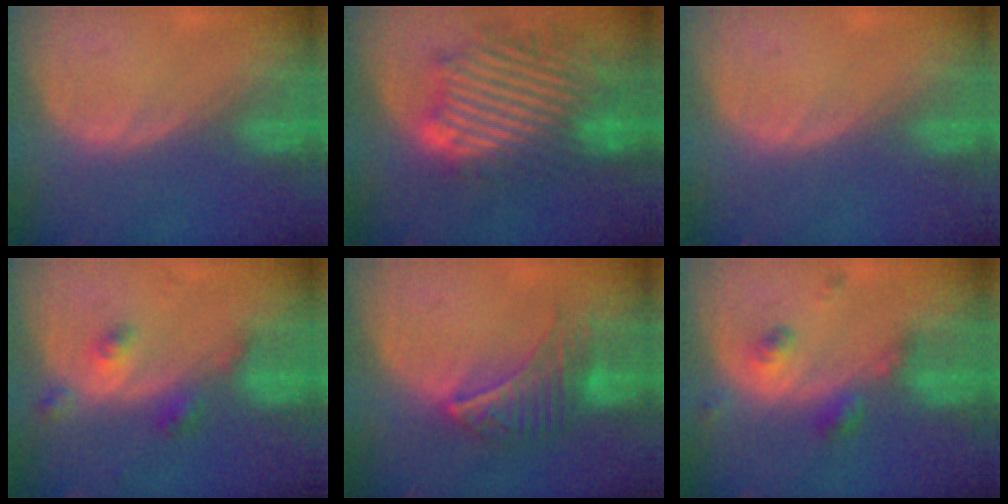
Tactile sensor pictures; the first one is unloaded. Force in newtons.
{"total": 12.9, "press": 11.5, "slide": 5.8}
{"total": 0.0}
{"total": 4.5, "press": 4.0, "slide": 1.9}
{"total": 6.6, "press": 6.5, "slide": 1.0}
{"total": 5.0, "press": 4.4, "slide": 2.4}